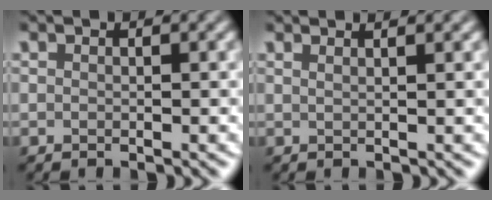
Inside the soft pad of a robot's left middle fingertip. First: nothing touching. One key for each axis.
{"total": 3.2, "fx": 2.1, "fy": 1.3, "fz": 2.0, "tx": 0.002, "ty": 0.015, "tz": -0.007}